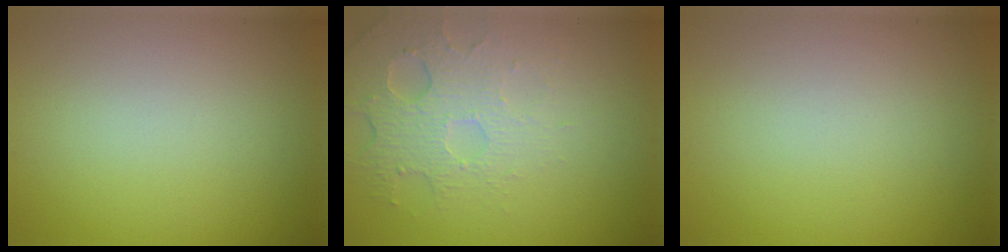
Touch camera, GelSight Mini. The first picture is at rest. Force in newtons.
{"total": 5.0, "press": 3.3, "slide": 3.8}
{"total": 0.0}